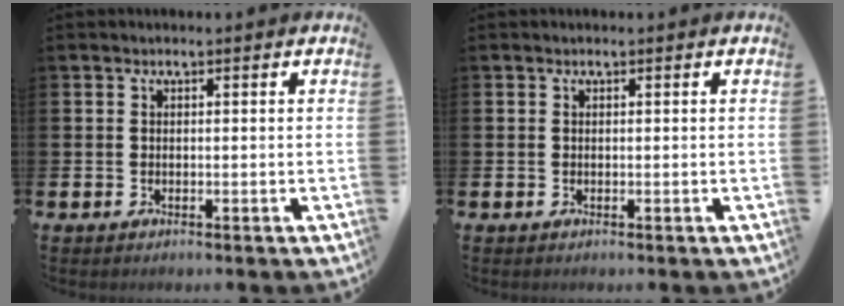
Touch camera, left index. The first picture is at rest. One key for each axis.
{"total": 0.0}